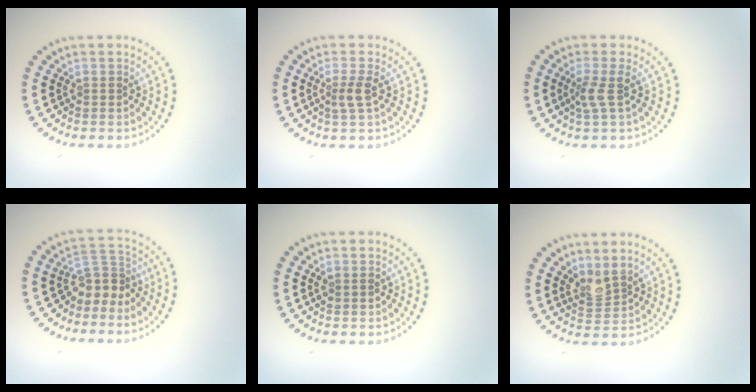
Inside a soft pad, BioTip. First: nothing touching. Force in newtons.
{"total": 1.6, "press": 1.4, "slide": 0.8}
{"total": 1.9, "press": 1.4, "slide": 1.3}
{"total": 2.9, "press": 2.1, "slide": 2.0}
{"total": 0.8, "press": 0.8, "slide": 0.1}
{"total": 2.2, "press": 1.7, "slide": 1.4}